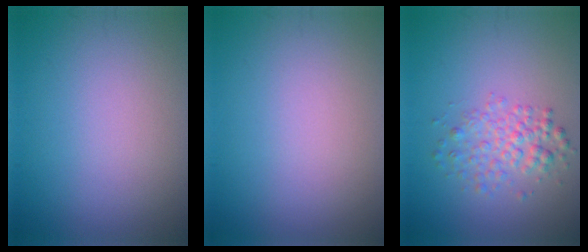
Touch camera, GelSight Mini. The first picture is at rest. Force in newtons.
{"total": 0.0}
{"total": 2.8, "press": 2.8, "slide": 0.1}